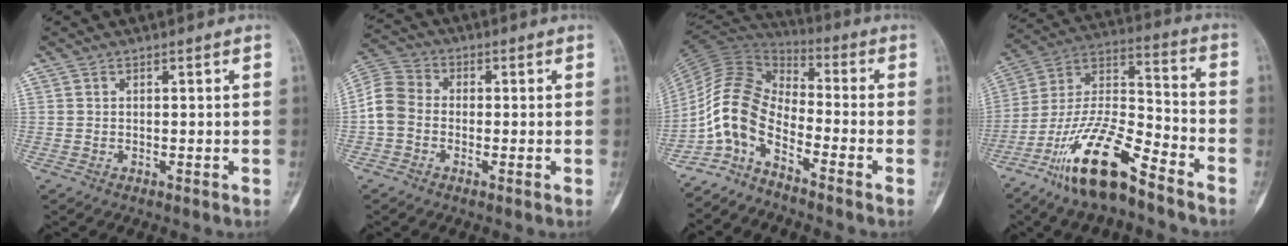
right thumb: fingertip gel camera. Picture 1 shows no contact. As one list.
[{"total": 6.6, "force": [-1.3, 5.4, 3.6], "torque": [-0.063, 0.021, -0.043]}, {"total": 10.3, "force": [-6.0, 4.8, 6.9], "torque": [-0.133, 0.072, -0.135]}, {"total": 17.7, "force": [-12.0, 4.7, 12.1], "torque": [-0.228, 0.074, -0.226]}]